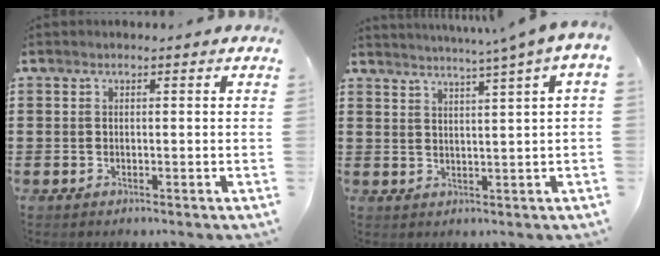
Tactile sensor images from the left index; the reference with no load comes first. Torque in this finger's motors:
{"motor_torque": [0.54, -1.60, 1.00, 0.21]}